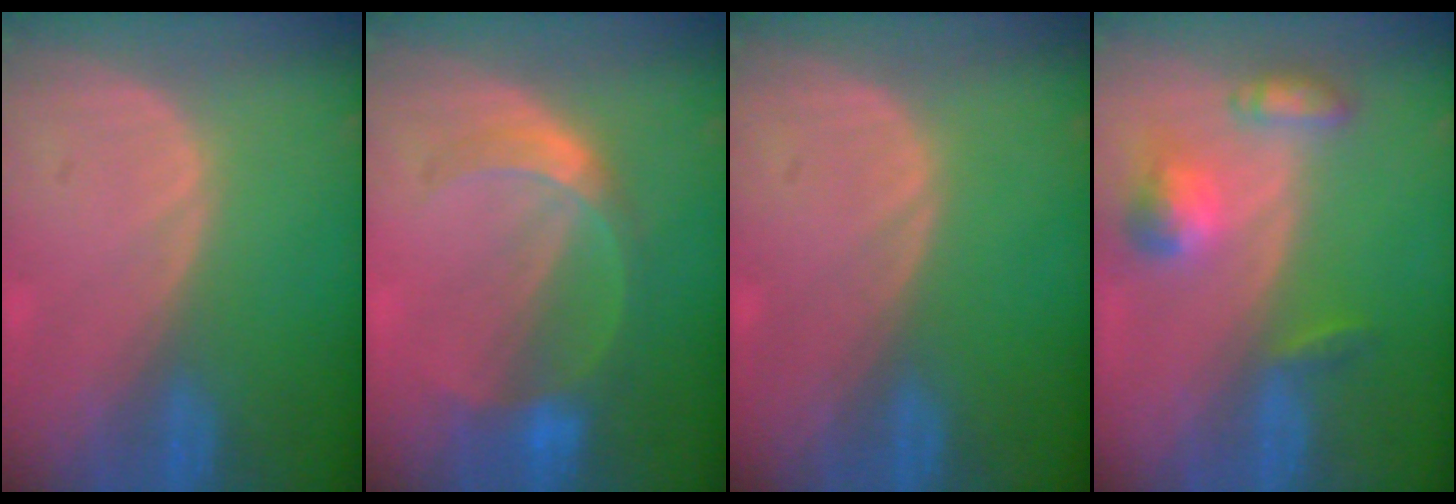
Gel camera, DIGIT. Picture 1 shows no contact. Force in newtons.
{"total": 6.1, "press": 5.5, "slide": 2.8}
{"total": 0.0}
{"total": 5.8, "press": 5.4, "slide": 2.3}